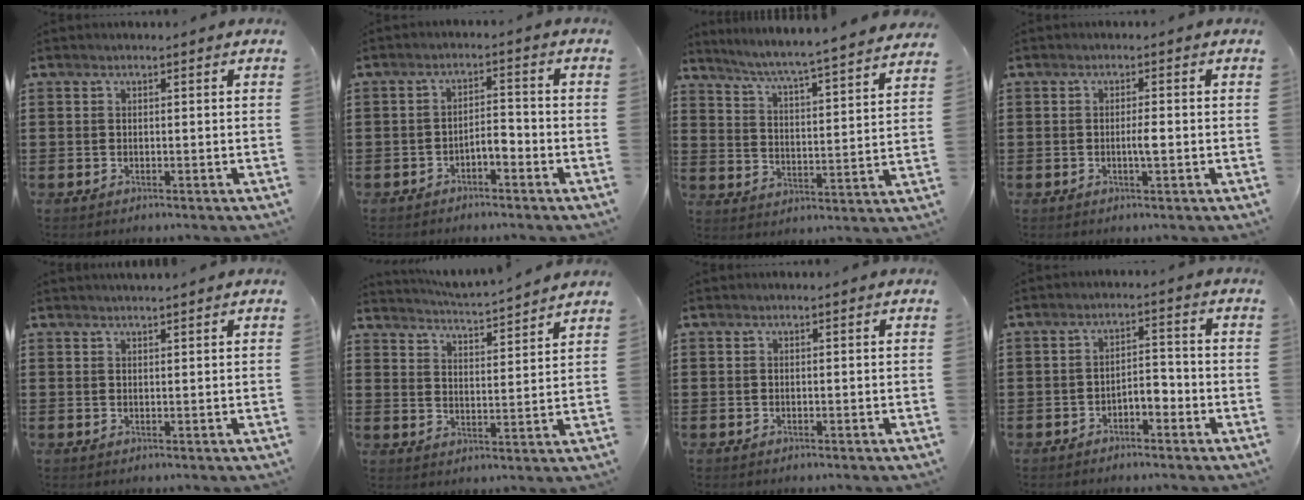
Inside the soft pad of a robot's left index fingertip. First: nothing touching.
{"total": 3.1, "force": [-2.4, 0.9, 1.8], "torque": [-0.035, 0.007, -0.049]}
{"total": 5.0, "force": [4.6, -1.1, 1.5], "torque": [-0.053, -0.048, 0.069]}
{"total": 2.2, "force": [-0.4, 0.3, 2.1], "torque": [-0.040, -0.001, -0.008]}
{"total": 1.0, "force": [1.0, -0.1, 0.2], "torque": [-0.005, -0.001, 0.020]}
{"total": 3.8, "force": [3.7, -0.6, 0.3], "torque": [-0.027, -0.034, 0.059]}
{"total": 0.0}
{"total": 3.1, "force": [-2.4, 1.2, 1.5], "torque": [-0.032, 0.008, -0.050]}